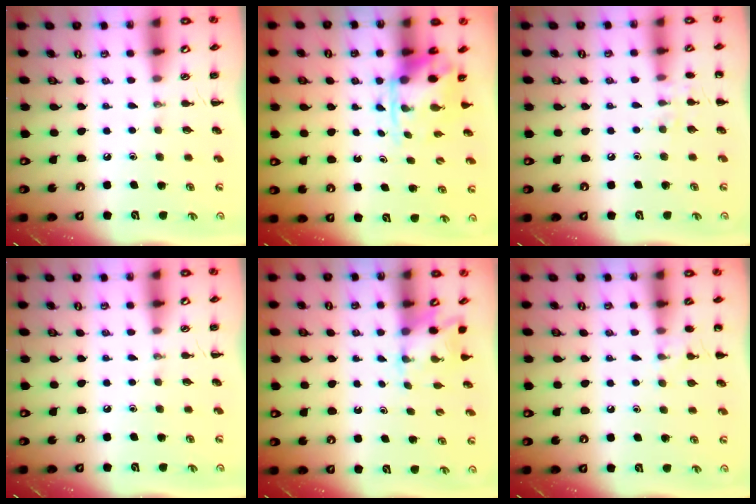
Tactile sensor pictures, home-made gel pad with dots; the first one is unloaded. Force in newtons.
{"total": 4.0, "press": 3.8, "slide": 1.2}
{"total": 6.9, "press": 6.6, "slide": 2.0}
{"total": 0.0}
{"total": 2.5, "press": 2.4, "slide": 0.9}
{"total": 6.3, "press": 6.1, "slide": 1.8}